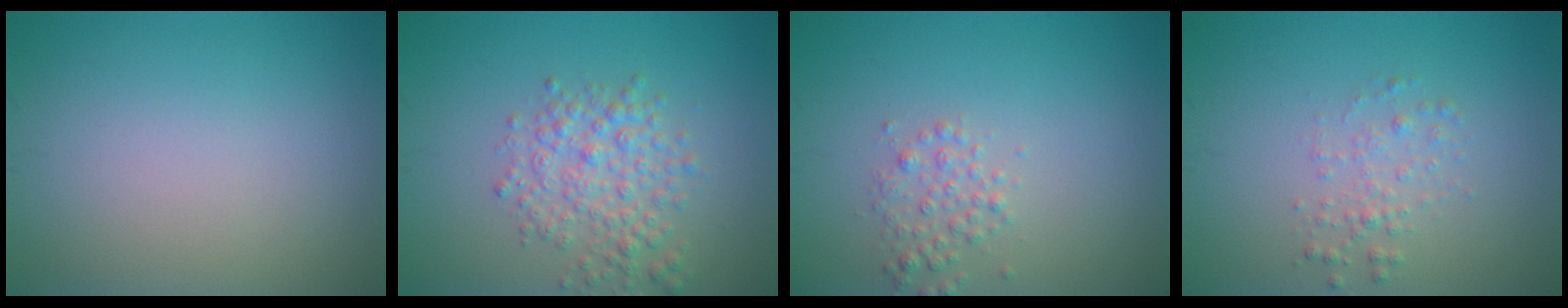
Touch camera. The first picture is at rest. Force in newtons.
{"total": 3.6, "press": 3.6, "slide": 0.1}
{"total": 1.8, "press": 1.8, "slide": 0.0}
{"total": 1.6, "press": 1.6, "slide": 0.1}